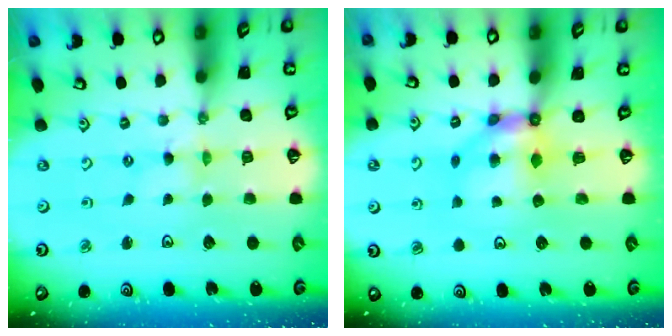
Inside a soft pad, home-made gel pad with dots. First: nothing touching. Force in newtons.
{"total": 7.4, "press": 7.3, "slide": 0.5}